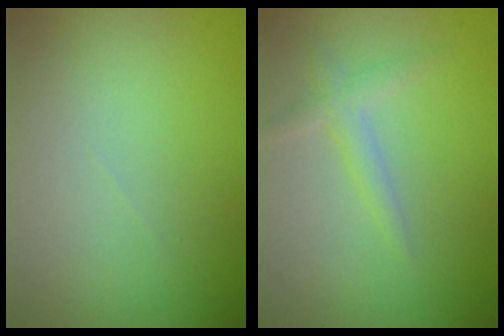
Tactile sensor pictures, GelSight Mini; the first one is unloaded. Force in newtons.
{"total": 1.8, "press": 1.8, "slide": 0.1}